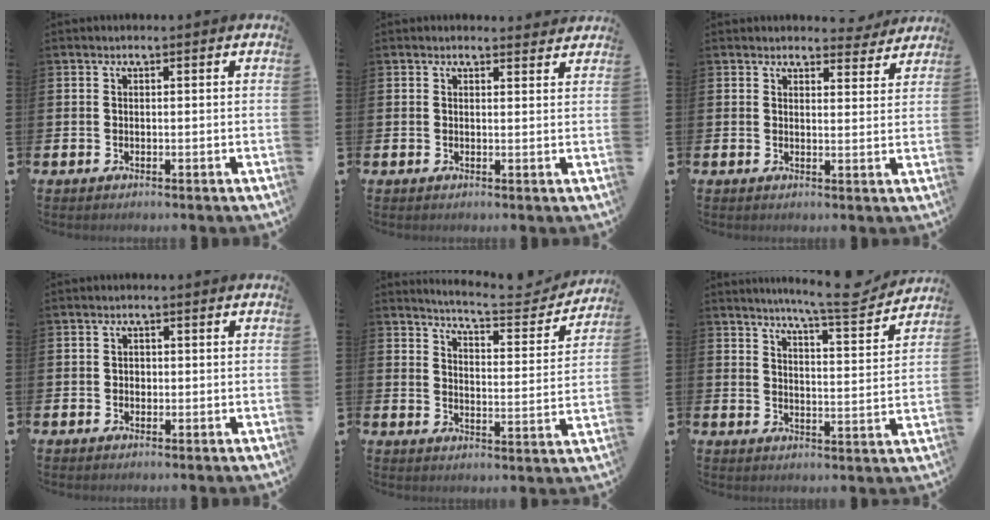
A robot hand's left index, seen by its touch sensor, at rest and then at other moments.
{"total": 1.6, "force": [1.6, 0.4, -0.1], "torque": [0.008, -0.006, 0.028]}
{"total": 3.4, "force": [3.3, 0.8, 0.3], "torque": [0.006, -0.022, 0.056]}
{"total": 1.1, "force": [-0.1, 1.0, 0.5], "torque": [0.000, 0.003, -0.005]}
{"total": 5.7, "force": [5.6, 0.2, 1.2], "torque": [-0.035, -0.048, 0.090]}
{"total": 7.6, "force": [7.0, 0.0, 3.0], "torque": [-0.059, -0.042, 0.118]}